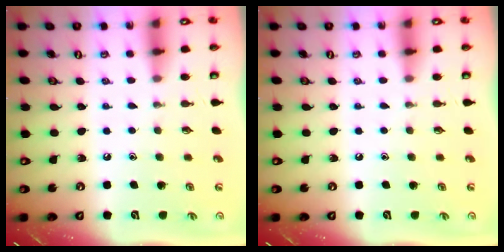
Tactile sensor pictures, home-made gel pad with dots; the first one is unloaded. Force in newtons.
{"total": 0.0}